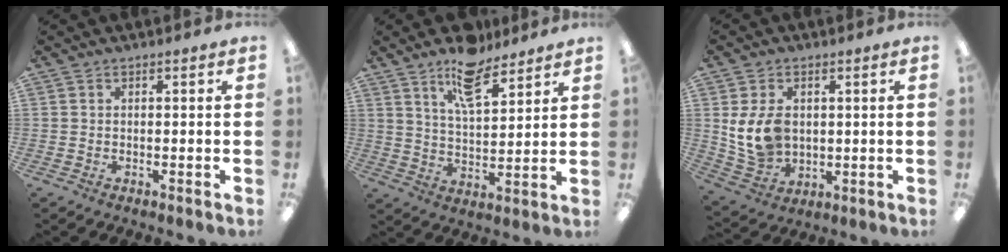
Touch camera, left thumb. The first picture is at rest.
{"total": 11.6, "force": [8.7, 4.4, 6.4], "torque": [-0.099, -0.040, 0.151]}
{"total": 10.0, "force": [1.8, 7.5, 6.4], "torque": [-0.140, -0.001, 0.035]}